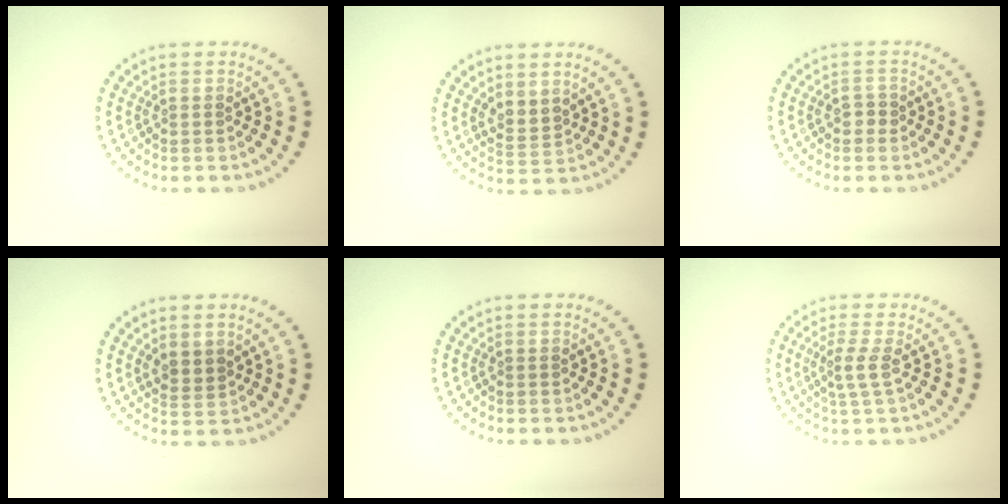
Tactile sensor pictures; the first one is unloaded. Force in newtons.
{"total": 1.8, "press": 1.4, "slide": 1.2}
{"total": 1.0, "press": 1.0, "slide": 0.3}
{"total": 1.6, "press": 1.3, "slide": 1.0}
{"total": 0.0}
{"total": 1.8, "press": 1.2, "slide": 1.3}